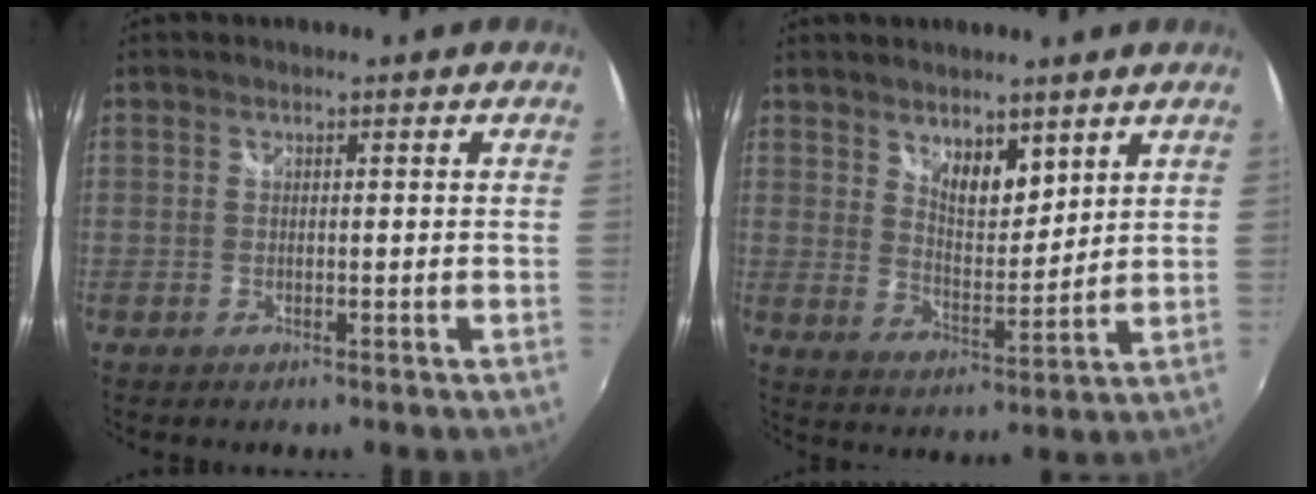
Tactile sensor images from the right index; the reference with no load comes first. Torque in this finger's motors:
{"motor_torque": [0.24, 0.14, 0.11, 0.03]}